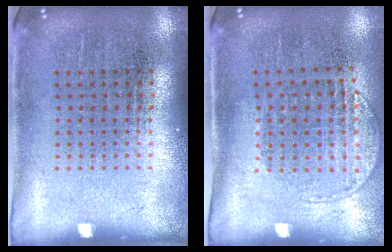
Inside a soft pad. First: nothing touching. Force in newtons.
{"total": 1.3, "press": 1.1, "slide": 0.7}